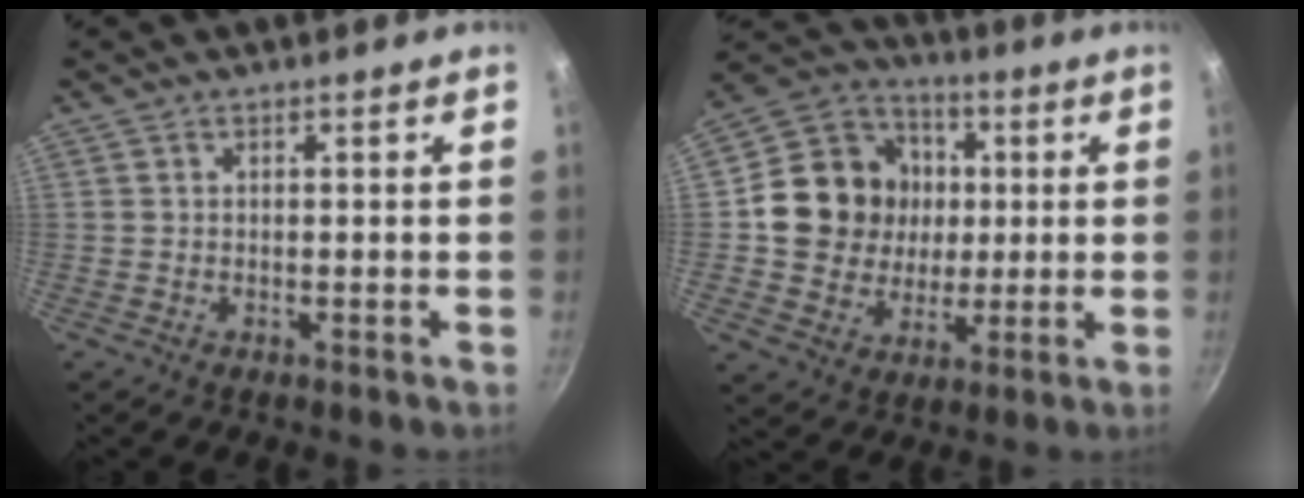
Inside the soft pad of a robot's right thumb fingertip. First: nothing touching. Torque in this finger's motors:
{"motor_torque": [0.63, 2.87, 1.09, -0.63, 0.11]}